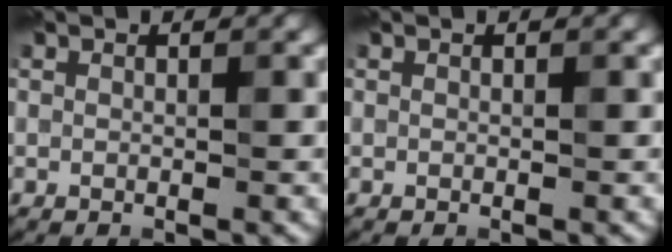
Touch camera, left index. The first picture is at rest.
{"total": 0.0}